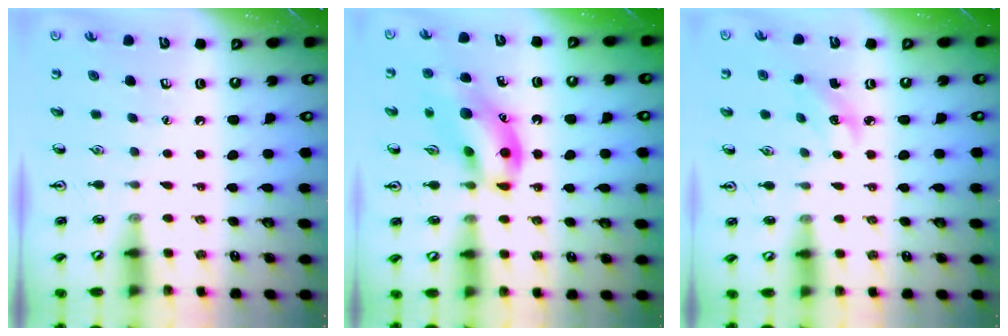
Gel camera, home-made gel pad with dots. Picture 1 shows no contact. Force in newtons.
{"total": 13.7, "press": 13.4, "slide": 2.7}
{"total": 2.4, "press": 2.2, "slide": 0.9}